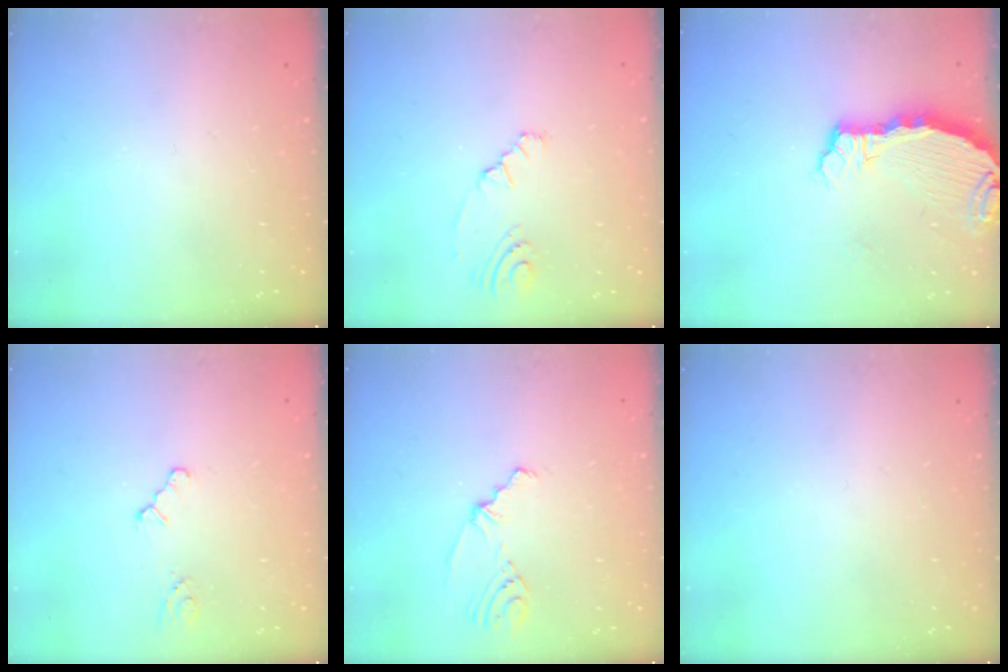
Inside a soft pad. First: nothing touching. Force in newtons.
{"total": 5.2, "press": 2.1, "slide": 4.8}
{"total": 4.1, "press": 4.1, "slide": 0.5}
{"total": 1.6, "press": 1.5, "slide": 0.3}
{"total": 4.0, "press": 1.9, "slide": 3.5}
{"total": 0.0}